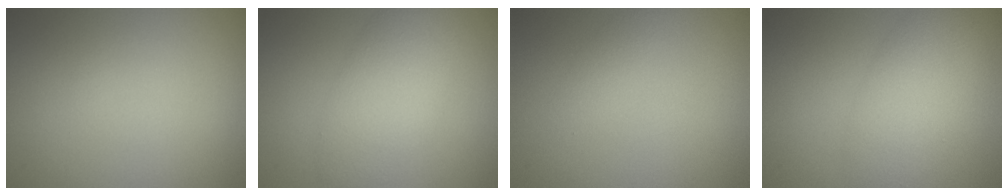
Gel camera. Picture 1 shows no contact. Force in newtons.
{"total": 4.5, "press": 4.5, "slide": 0.2}
{"total": 1.0, "press": 1.0, "slide": 0.0}
{"total": 5.0, "press": 5.0, "slide": 0.3}